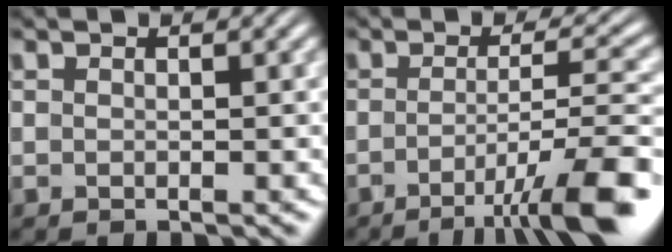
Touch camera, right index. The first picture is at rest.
{"total": 8.0, "force": [-4.5, 1.1, 6.6], "torque": [-0.085, -0.016, -0.059]}